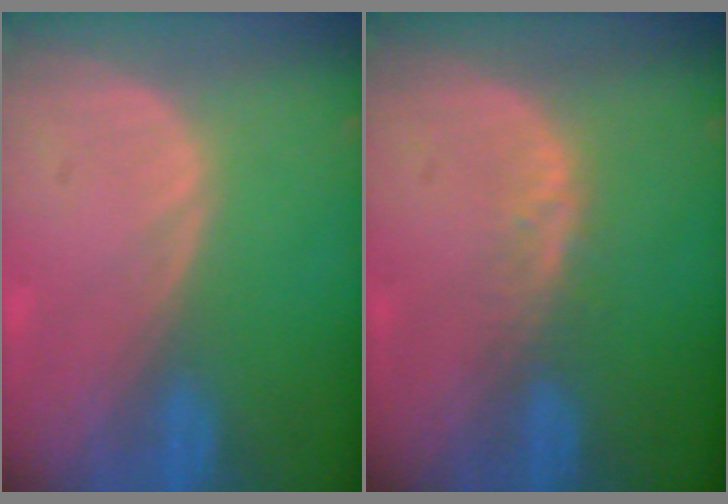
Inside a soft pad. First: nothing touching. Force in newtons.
{"total": 2.1, "press": 2.1, "slide": 0.2}